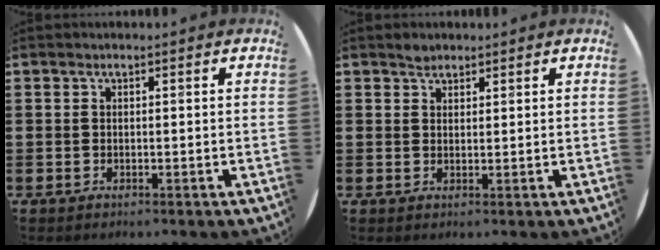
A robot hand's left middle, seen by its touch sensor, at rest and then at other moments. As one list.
[{"total": 1.4, "force": [1.3, 0.5, 0.0], "torque": [0.007, 0.000, 0.022]}]